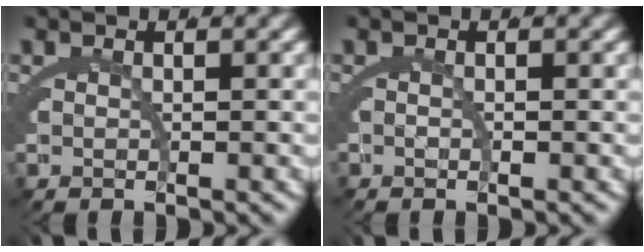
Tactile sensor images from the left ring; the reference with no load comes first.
{"total": 0.6, "force": [-0.5, 0.1, 0.4], "torque": [-0.010, -0.003, -0.011]}